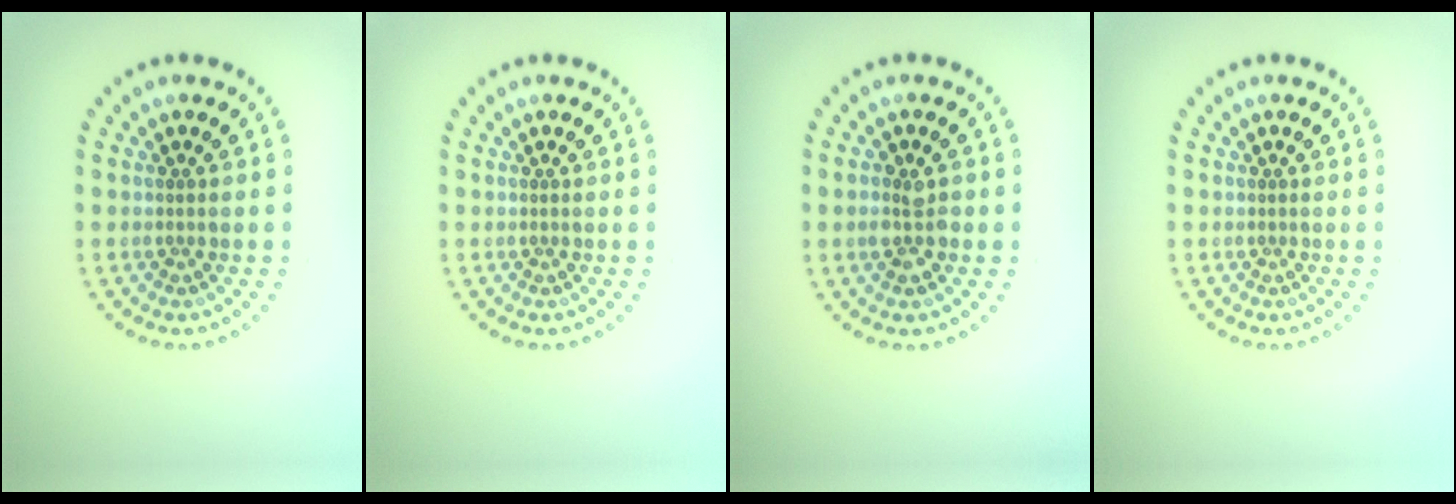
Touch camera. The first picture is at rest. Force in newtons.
{"total": 0.0}
{"total": 2.3, "press": 2.2, "slide": 0.3}
{"total": 0.0}